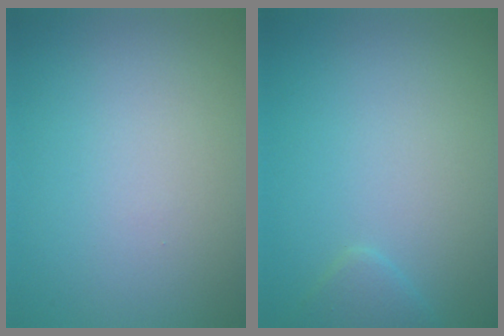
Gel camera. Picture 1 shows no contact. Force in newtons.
{"total": 1.3, "press": 1.3, "slide": 0.0}